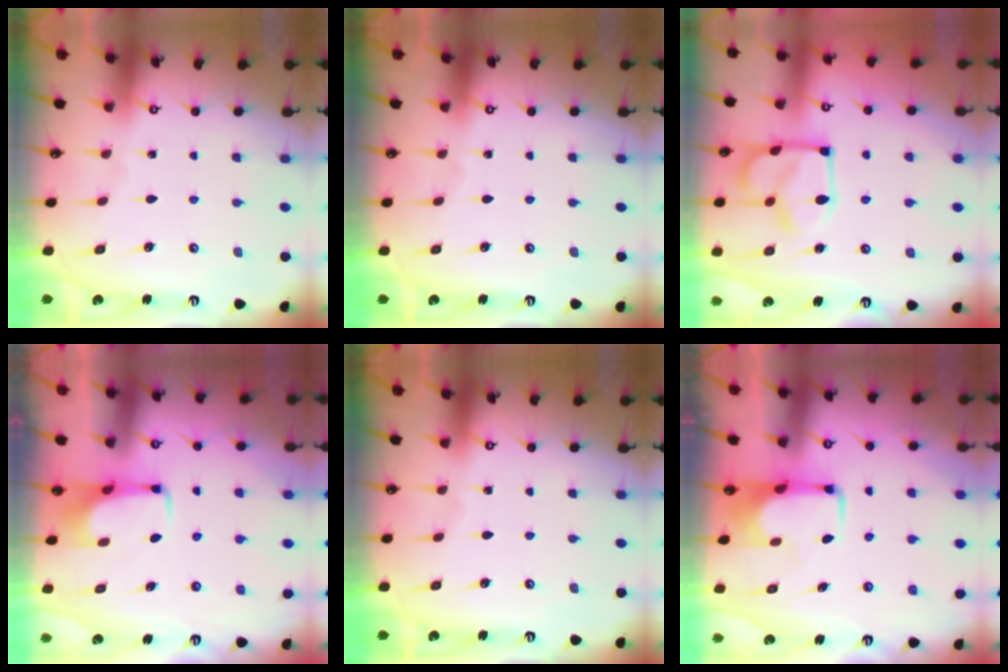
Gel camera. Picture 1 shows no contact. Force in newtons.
{"total": 0.0}
{"total": 8.3, "press": 8.2, "slide": 0.7}
{"total": 1.7, "press": 1.6, "slide": 0.5}
{"total": 0.0}
{"total": 1.9, "press": 1.9, "slide": 0.4}